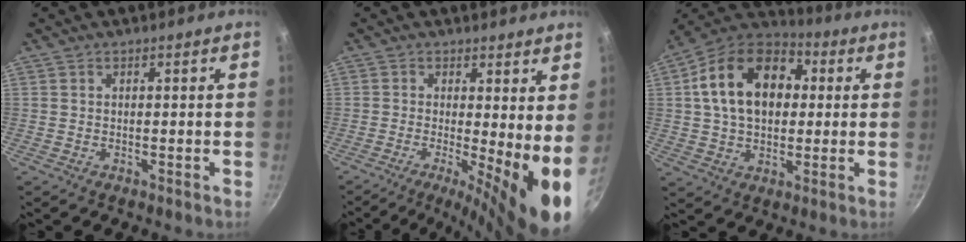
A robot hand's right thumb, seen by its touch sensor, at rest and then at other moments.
{"total": 10.9, "force": [-0.9, 2.3, 10.6], "torque": [-0.143, -0.020, -0.015]}
{"total": 18.8, "force": [3.3, 13.0, 13.2], "torque": [-0.198, 0.030, 0.040]}